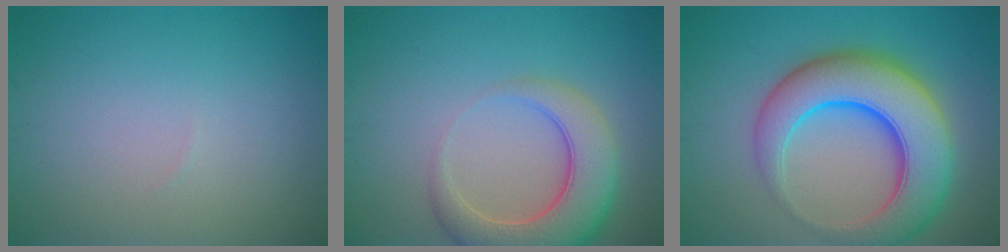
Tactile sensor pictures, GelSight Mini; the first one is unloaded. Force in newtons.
{"total": 6.8, "press": 6.8, "slide": 0.7}
{"total": 10.1, "press": 10.1, "slide": 0.5}